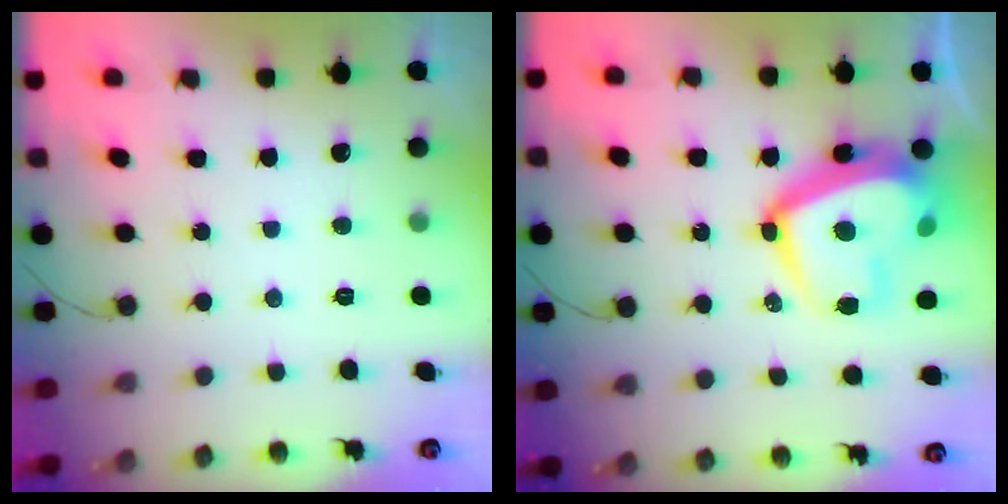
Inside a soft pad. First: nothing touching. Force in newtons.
{"total": 20.7, "press": 20.7, "slide": 1.5}